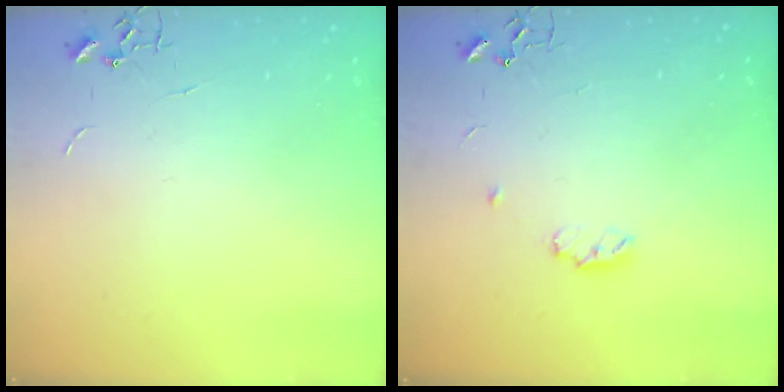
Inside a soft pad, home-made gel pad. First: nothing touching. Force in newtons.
{"total": 5.9, "press": 5.8, "slide": 0.6}